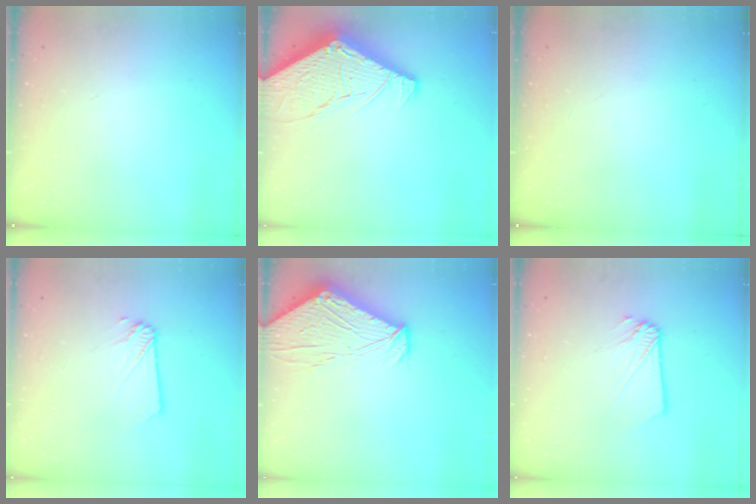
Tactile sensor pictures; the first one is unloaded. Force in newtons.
{"total": 15.4, "press": 15.3, "slide": 1.6}
{"total": 0.0}
{"total": 1.9, "press": 1.9, "slide": 0.3}
{"total": 12.8, "press": 12.7, "slide": 1.6}
{"total": 2.5, "press": 2.5, "slide": 0.1}